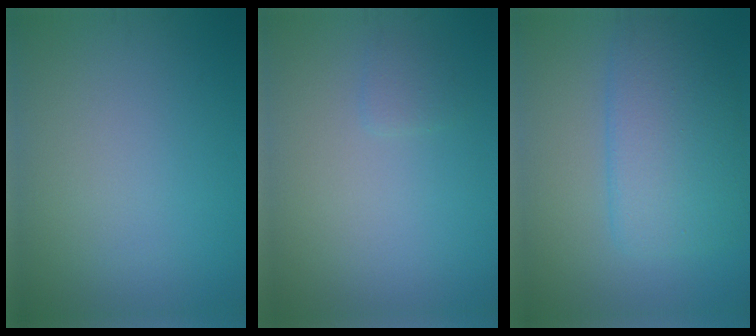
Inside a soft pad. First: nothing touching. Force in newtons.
{"total": 0.9, "press": 0.9, "slide": 0.1}
{"total": 6.0, "press": 5.9, "slide": 0.4}